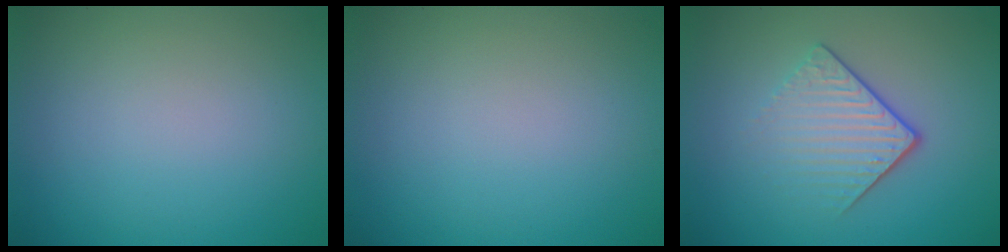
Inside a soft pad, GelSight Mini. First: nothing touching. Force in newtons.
{"total": 0.0}
{"total": 4.2, "press": 2.7, "slide": 3.3}